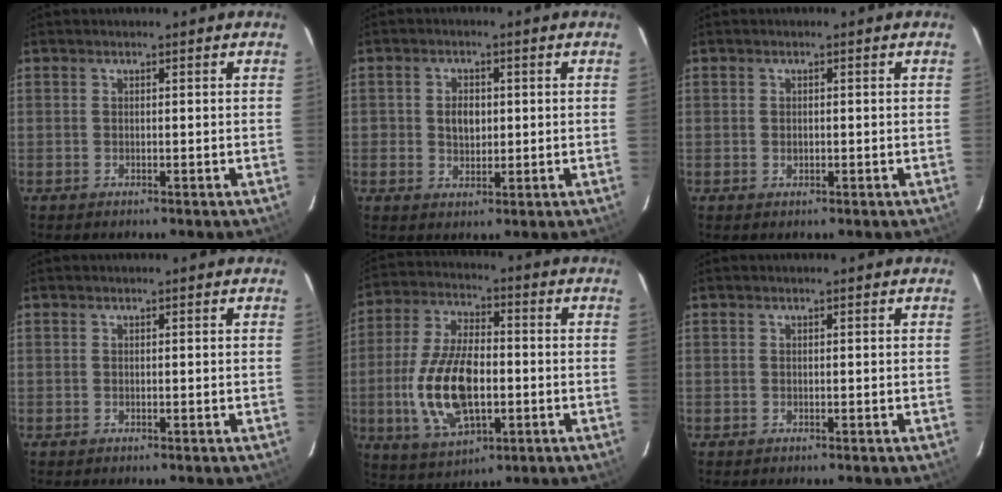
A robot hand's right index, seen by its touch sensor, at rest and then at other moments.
{"total": 3.8, "force": [0.3, 3.0, 2.4], "torque": [-0.039, 0.005, 0.007]}
{"total": 1.0, "force": [-0.1, 0.8, 0.6], "torque": [-0.010, 0.002, 0.000]}
{"total": 0.0}
{"total": 16.5, "force": [-3.0, 8.2, 14.0], "torque": [-0.291, -0.004, -0.046]}
{"total": 0.0}